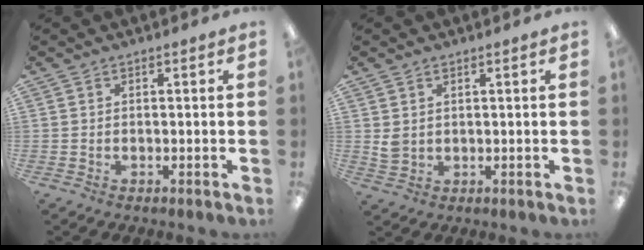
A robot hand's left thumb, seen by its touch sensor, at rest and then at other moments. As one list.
[{"total": 2.8, "force": [1.2, 2.0, 1.5], "torque": [-0.031, 0.002, 0.024]}]